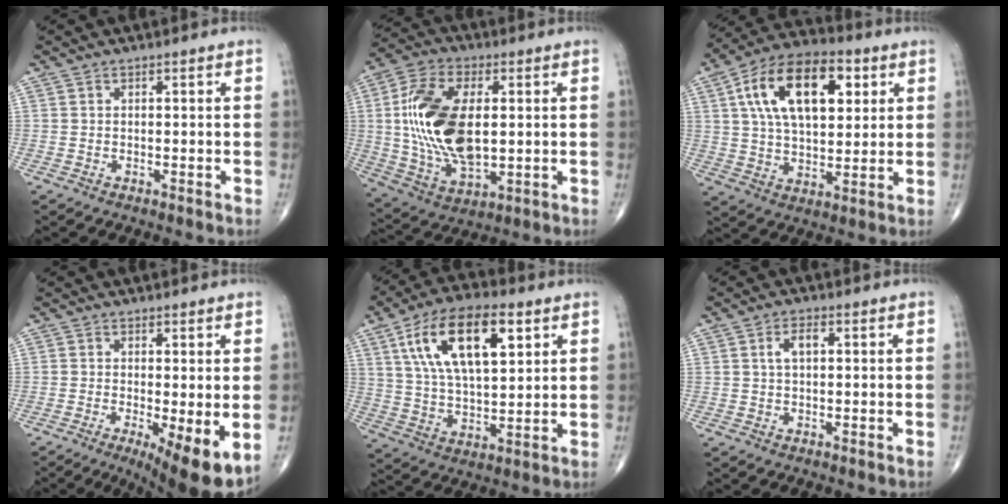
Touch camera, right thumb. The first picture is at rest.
{"total": 19.6, "force": [1.8, 10.5, 16.5], "torque": [-0.324, -0.007, 0.038]}
{"total": 19.4, "force": [6.1, 10.4, 15.2], "torque": [-0.238, 0.003, 0.100]}
{"total": 9.8, "force": [-2.9, 2.5, 9.0], "torque": [-0.133, -0.020, -0.039]}
{"total": 18.3, "force": [7.2, 8.2, 14.7], "torque": [-0.249, -0.008, 0.129]}
{"total": 3.2, "force": [0.7, 1.6, 2.7], "torque": [-0.054, 0.009, 0.011]}